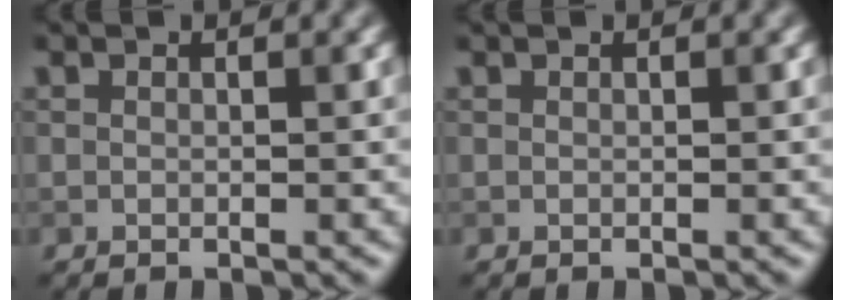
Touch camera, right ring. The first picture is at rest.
{"total": 0.0}